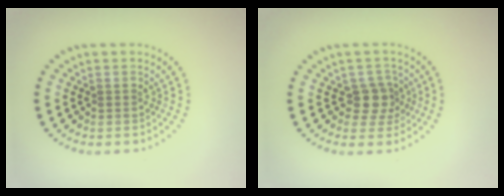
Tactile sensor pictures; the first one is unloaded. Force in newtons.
{"total": 2.5, "press": 2.1, "slide": 1.4}